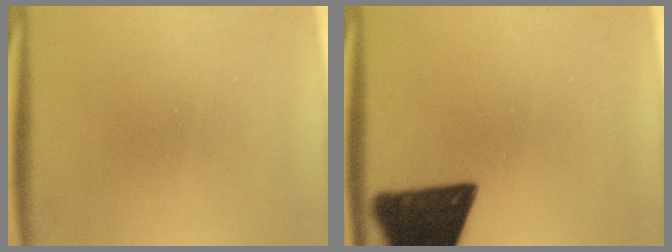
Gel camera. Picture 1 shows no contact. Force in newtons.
{"total": 13.4}